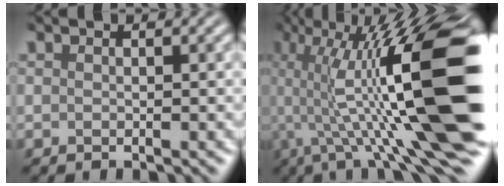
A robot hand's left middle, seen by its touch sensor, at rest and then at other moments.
{"total": 15.3, "force": [0.8, 3.0, 15.0], "torque": [-0.272, 0.024, 0.038]}